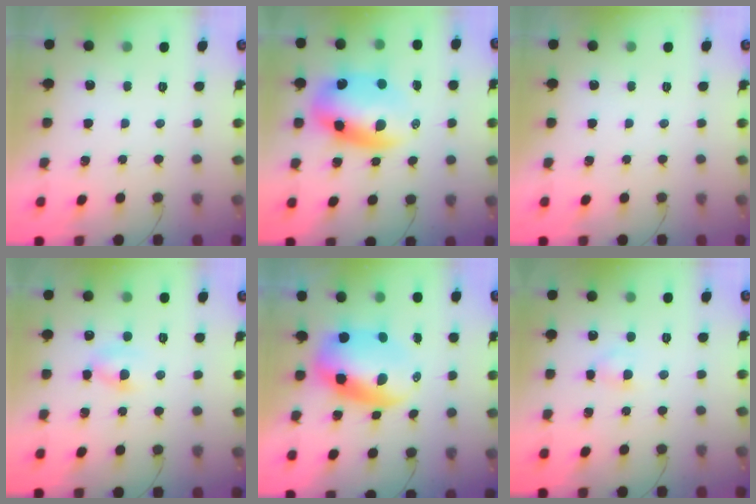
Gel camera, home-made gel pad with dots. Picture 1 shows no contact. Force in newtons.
{"total": 12.4, "press": 11.9, "slide": 3.2}
{"total": 0.0}
{"total": 3.9, "press": 3.6, "slide": 1.3}
{"total": 10.7, "press": 10.3, "slide": 2.7}
{"total": 3.0, "press": 2.8, "slide": 1.0}